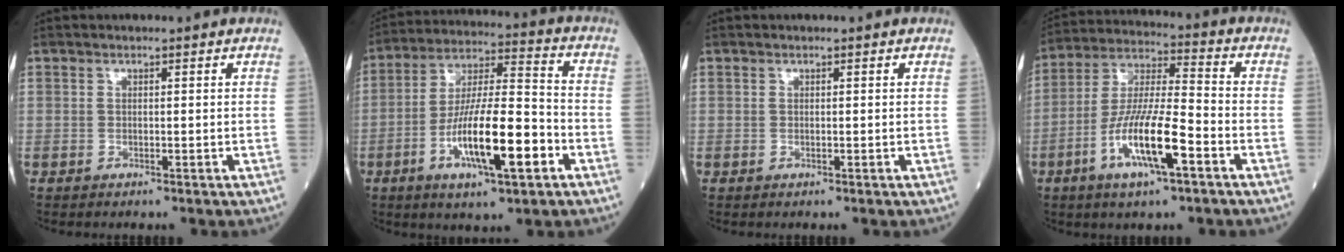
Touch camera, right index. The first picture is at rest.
{"total": 15.0, "force": [-5.4, 2.7, 13.7], "torque": [-0.253, -0.001, -0.091]}
{"total": 0.0}
{"total": 12.9, "force": [-5.4, 1.8, 11.6], "torque": [-0.227, -0.008, -0.102]}